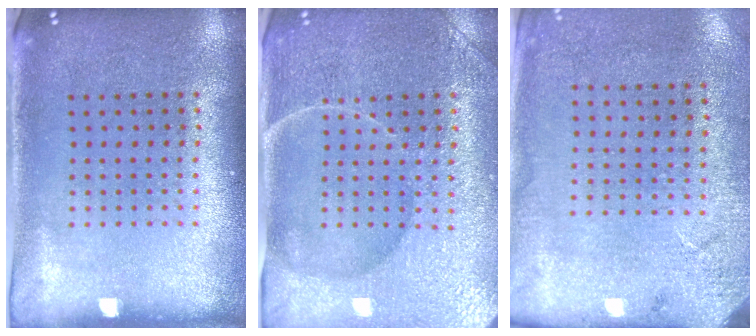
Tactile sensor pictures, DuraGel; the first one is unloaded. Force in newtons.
{"total": 4.5, "press": 4.3, "slide": 1.4}
{"total": 2.7, "press": 2.2, "slide": 1.5}